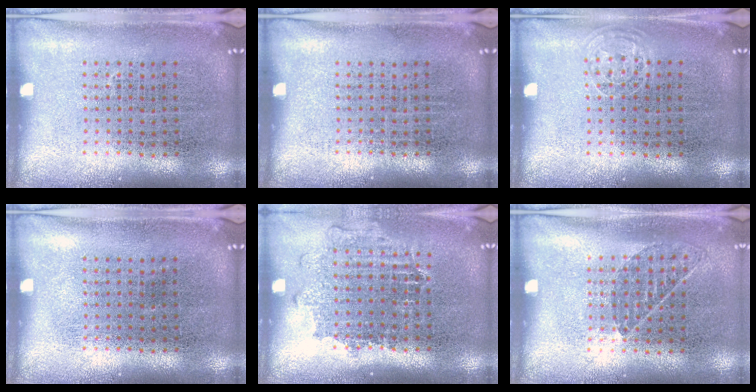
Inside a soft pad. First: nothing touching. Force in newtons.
{"total": 0.0}
{"total": 0.6, "press": 0.6, "slide": 0.3}
{"total": 0.0}
{"total": 1.0, "press": 1.0, "slide": 0.4}
{"total": 0.9, "press": 0.7, "slide": 0.6}